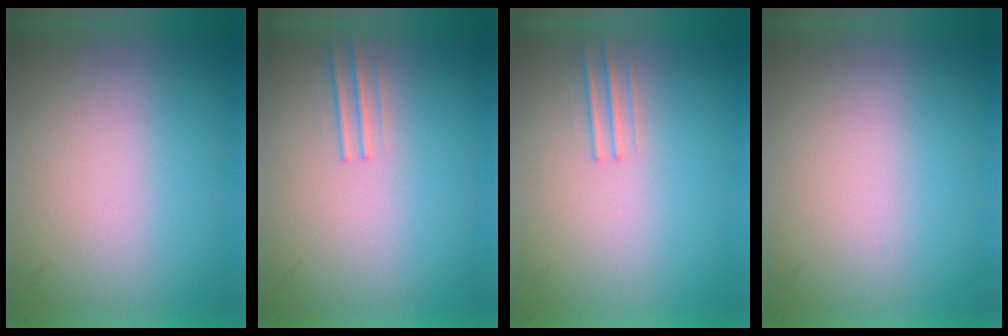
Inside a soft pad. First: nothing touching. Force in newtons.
{"total": 1.1}
{"total": 1.1}
{"total": 0.0}